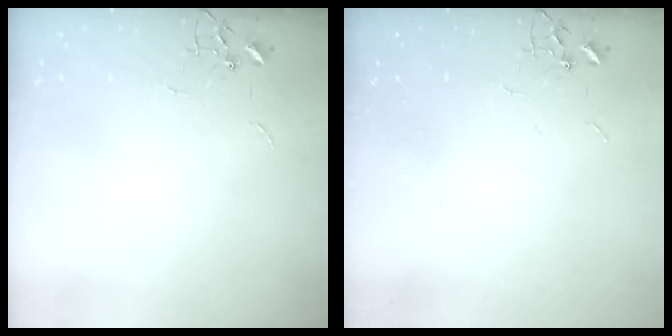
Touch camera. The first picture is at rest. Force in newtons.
{"total": 0.0}